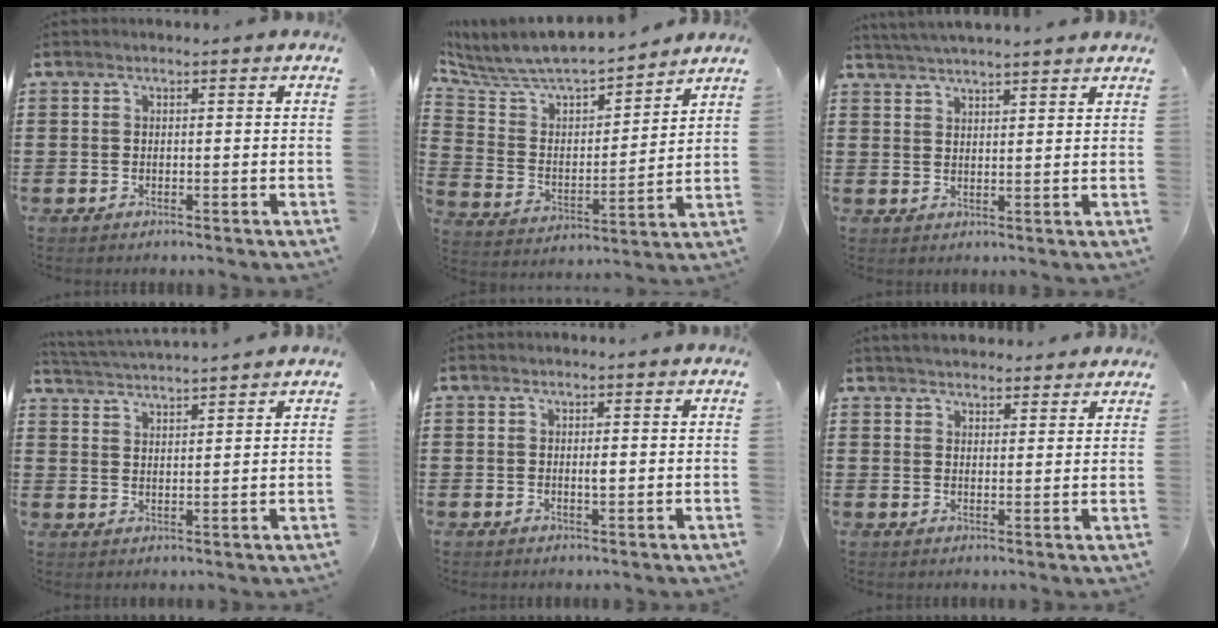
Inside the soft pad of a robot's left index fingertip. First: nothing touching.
{"total": 6.7, "force": [6.1, 1.8, 2.1], "torque": [-0.073, -0.046, 0.101]}
{"total": 3.0, "force": [2.9, -0.6, 0.3], "torque": [-0.013, -0.008, 0.054]}
{"total": 3.0, "force": [3.0, -0.6, 0.0], "torque": [-0.012, -0.017, 0.051]}
{"total": 0.9, "force": [0.1, 0.1, 0.9], "torque": [-0.017, -0.002, 0.002]}
{"total": 3.2, "force": [3.2, 0.4, 0.2], "torque": [-0.011, -0.005, 0.061]}